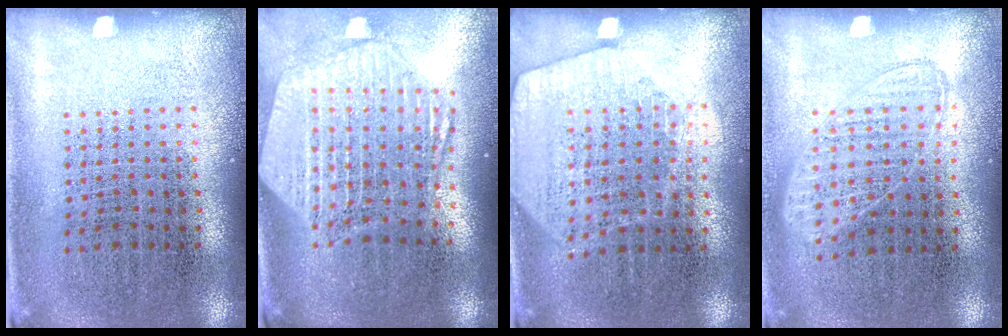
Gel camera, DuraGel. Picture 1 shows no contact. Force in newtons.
{"total": 2.7, "press": 2.2, "slide": 1.5}
{"total": 1.7, "press": 1.6, "slide": 0.8}
{"total": 0.8, "press": 0.7, "slide": 0.3}